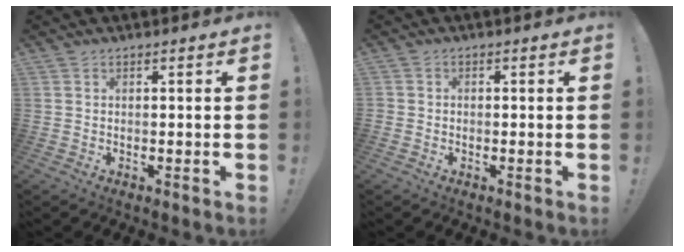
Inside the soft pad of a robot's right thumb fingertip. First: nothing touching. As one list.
[{"total": 1.1, "force": [-0.6, 0.9, 0.3], "torque": [-0.010, 0.006, -0.009]}]